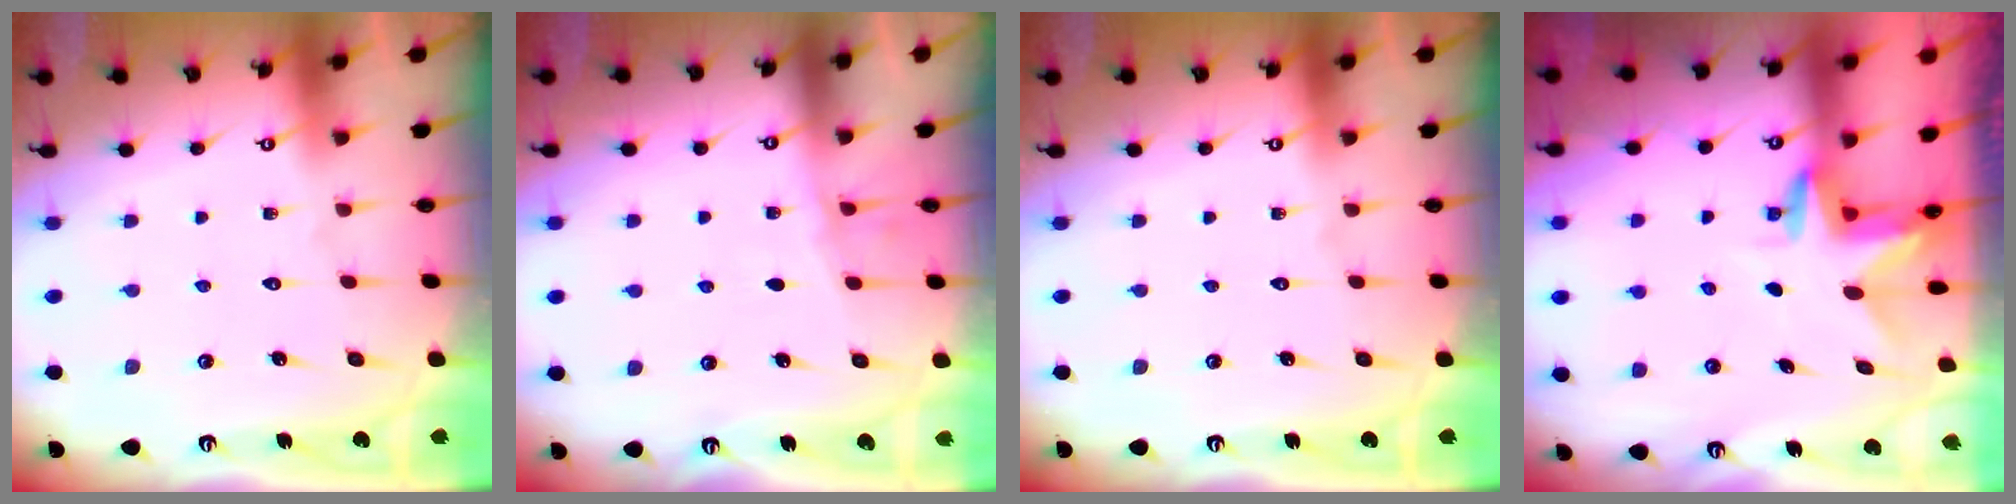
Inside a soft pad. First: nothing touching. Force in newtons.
{"total": 5.4, "press": 5.4, "slide": 0.6}
{"total": 0.0}
{"total": 3.0, "press": 3.0, "slide": 0.2}